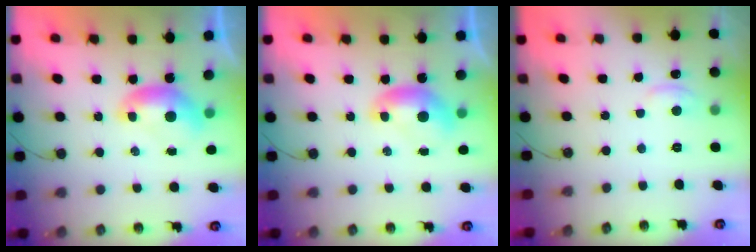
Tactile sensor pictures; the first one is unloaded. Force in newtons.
{"total": 0.0}
{"total": 2.4, "press": 2.4, "slide": 0.4}